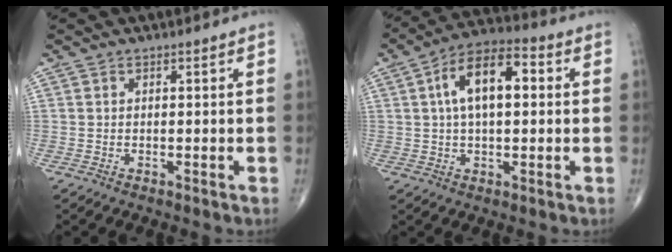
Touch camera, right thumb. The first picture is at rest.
{"total": 12.4, "force": [2.3, 6.2, 10.6], "torque": [-0.176, 0.023, 0.029]}